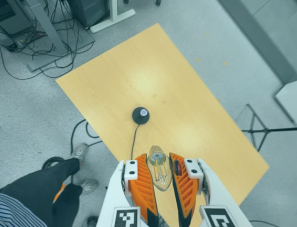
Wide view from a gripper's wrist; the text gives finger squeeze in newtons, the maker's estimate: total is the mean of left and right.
{"total": 22.1, "left": 25.9, "right": 18.2}